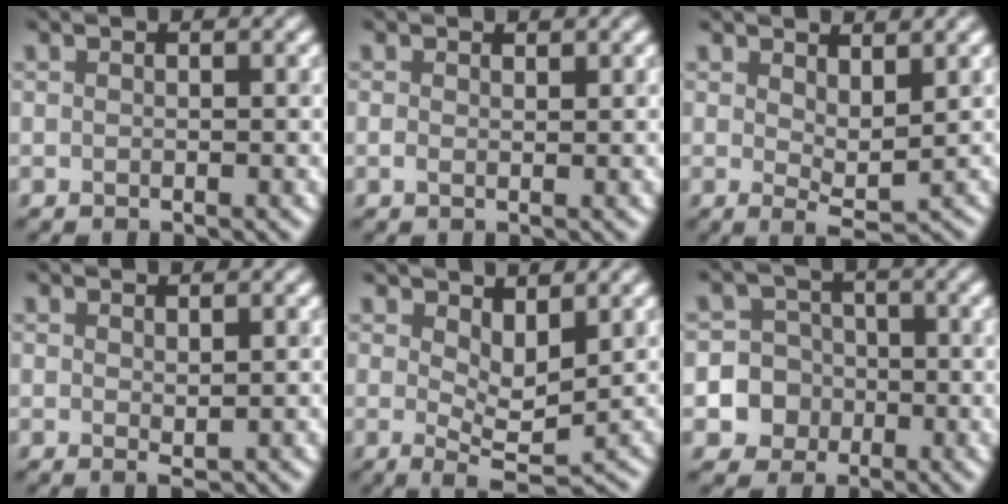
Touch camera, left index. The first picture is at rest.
{"total": 0.7, "force": [0.4, 0.3, 0.5], "torque": [-0.014, -0.001, 0.006]}
{"total": 2.8, "force": [1.5, 1.0, 2.2], "torque": [-0.040, -0.007, 0.026]}
{"total": 0.7, "force": [0.3, 0.1, 0.6], "torque": [-0.009, -0.004, 0.006]}
{"total": 3.8, "force": [1.1, 1.5, 3.4], "torque": [-0.058, -0.009, 0.021]}
{"total": 8.5, "force": [-2.7, 7.9, 1.2], "torque": [-0.025, -0.007, -0.073]}